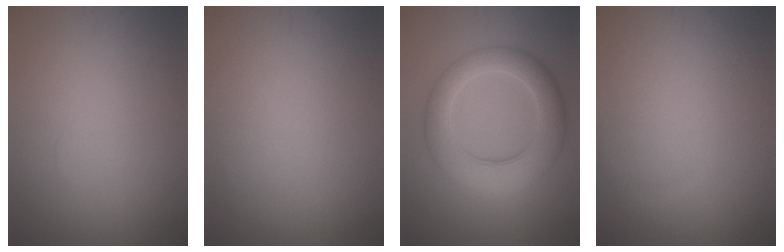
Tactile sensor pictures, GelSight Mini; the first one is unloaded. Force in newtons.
{"total": 0.0}
{"total": 7.0, "press": 7.0, "slide": 0.4}
{"total": 0.6, "press": 0.6, "slide": 0.0}